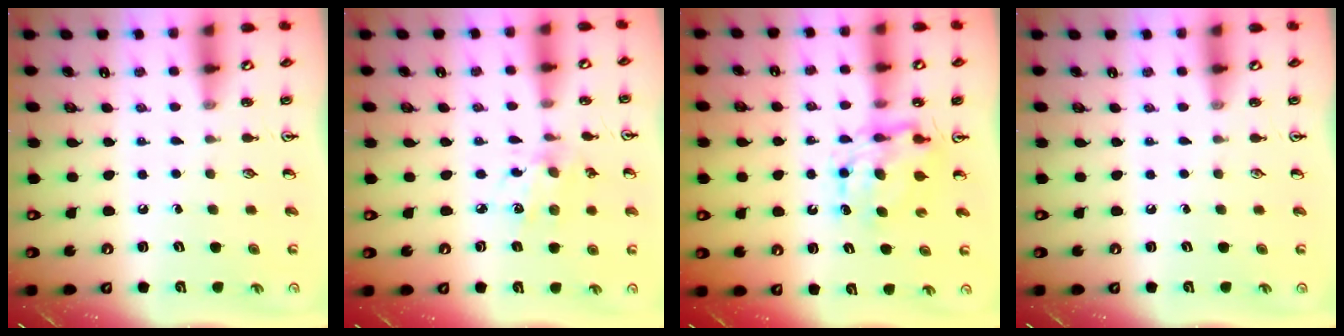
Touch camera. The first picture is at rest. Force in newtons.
{"total": 4.5, "press": 4.3, "slide": 1.1}
{"total": 8.0, "press": 7.9, "slide": 0.4}
{"total": 0.0}